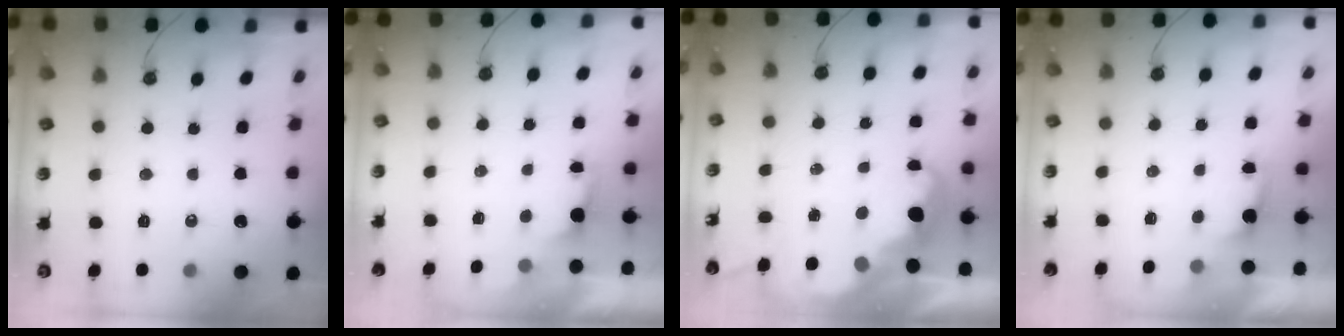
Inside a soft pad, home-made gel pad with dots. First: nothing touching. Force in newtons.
{"total": 0.9, "press": 0.5, "slide": 0.8}
{"total": 4.7, "press": 4.6, "slide": 0.7}
{"total": 1.2, "press": 0.9, "slide": 0.8}